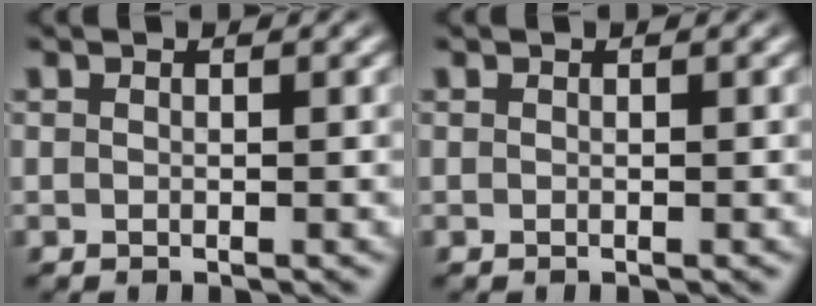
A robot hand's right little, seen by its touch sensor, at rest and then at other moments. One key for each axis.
{"total": 0.0}